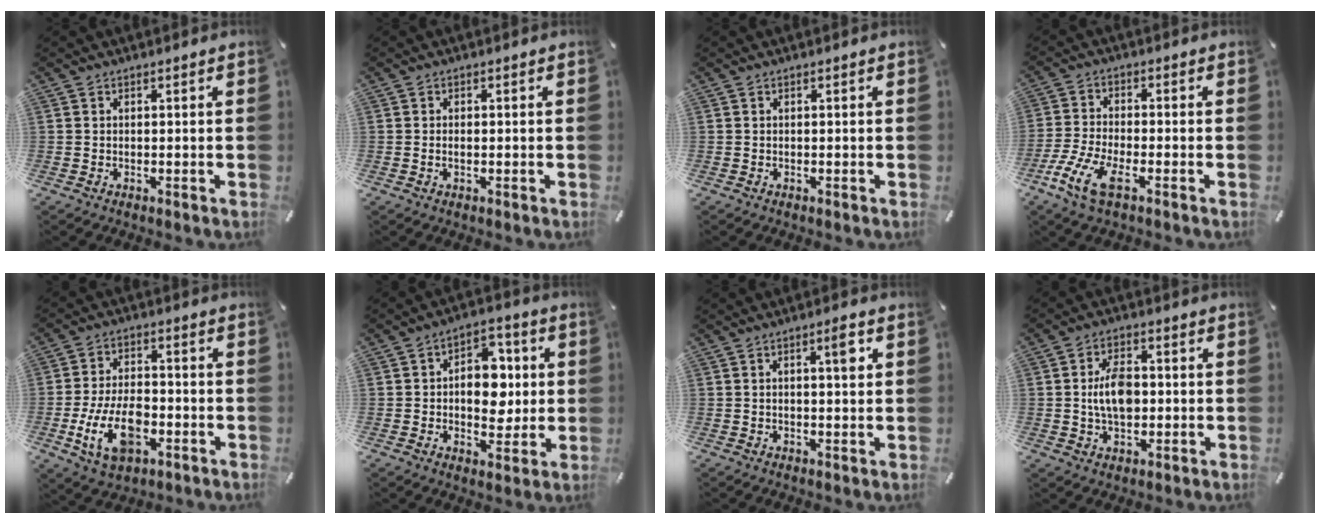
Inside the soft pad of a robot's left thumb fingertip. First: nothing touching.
{"total": 1.2, "force": [-0.1, 0.6, 1.0], "torque": [-0.019, 0.001, -0.004]}
{"total": 0.0}
{"total": 8.9, "force": [-4.5, 3.2, 7.0], "torque": [-0.161, -0.002, -0.084]}
{"total": 13.1, "force": [-4.3, 7.6, 9.7], "torque": [-0.199, 0.003, -0.076]}
{"total": 11.2, "force": [0.3, 7.9, 8.0], "torque": [-0.104, 0.009, 0.004]}
{"total": 4.2, "force": [1.3, 0.9, 3.9], "torque": [-0.055, -0.005, 0.013]}
{"total": 7.8, "force": [0.0, 5.2, 5.8], "torque": [-0.113, 0.003, -0.006]}